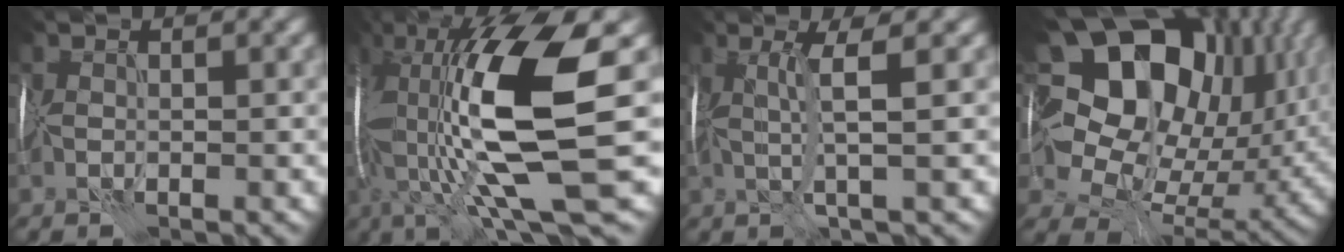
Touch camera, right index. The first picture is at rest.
{"total": 16.0, "force": [1.0, 5.0, 15.2], "torque": [-0.317, 0.010, 0.032]}
{"total": 3.2, "force": [0.7, 0.1, 3.1], "torque": [-0.060, 0.006, 0.019]}
{"total": 19.2, "force": [6.5, 13.7, 11.7], "torque": [-0.210, 0.034, 0.130]}